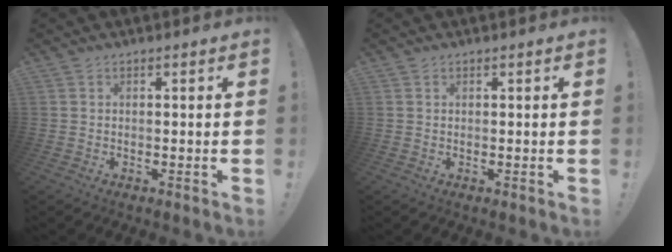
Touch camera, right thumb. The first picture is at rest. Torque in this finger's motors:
{"motor_torque": [-0.30, 0.10, -0.24, 0.23, 0.01]}